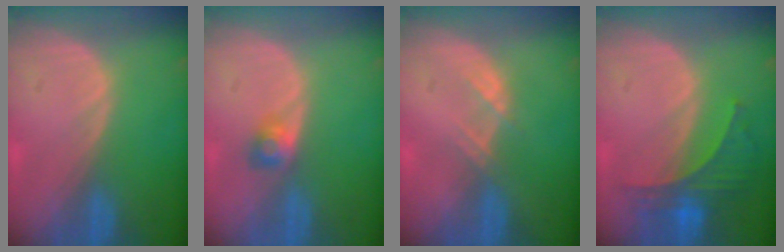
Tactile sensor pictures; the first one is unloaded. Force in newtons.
{"total": 2.5, "press": 2.4, "slide": 0.7}
{"total": 1.9, "press": 1.9, "slide": 0.3}
{"total": 5.8, "press": 5.7, "slide": 0.5}